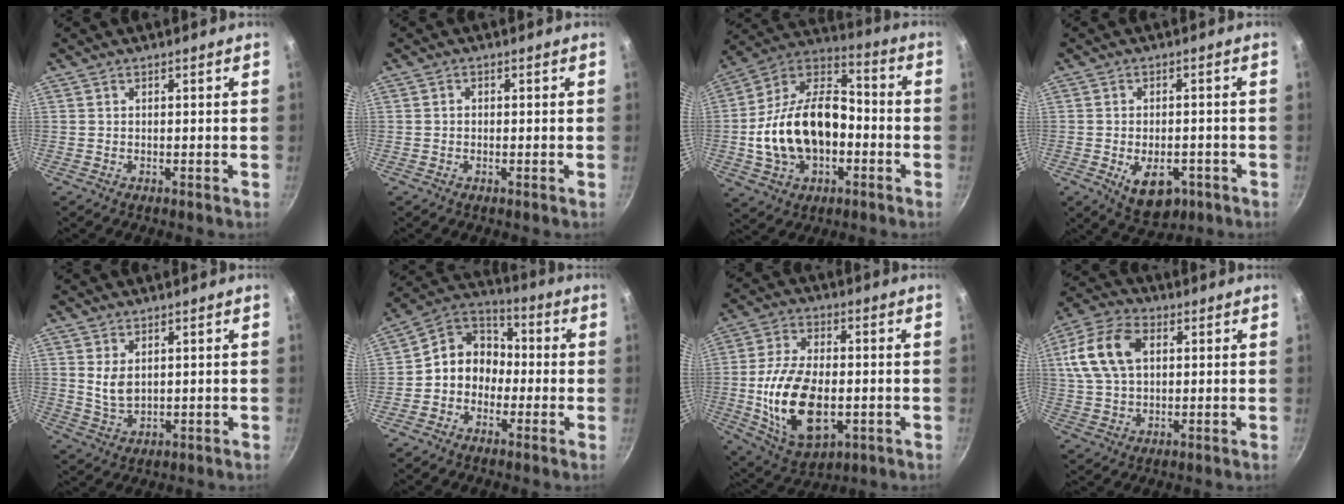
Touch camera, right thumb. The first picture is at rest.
{"total": 0.9, "force": [-0.2, 0.8, 0.3], "torque": [-0.004, 0.003, -0.005]}
{"total": 21.5, "force": [-3.6, 14.0, 15.9], "torque": [-0.268, 0.055, -0.068]}
{"total": 8.5, "force": [-3.2, 5.2, 6.0], "torque": [-0.069, 0.007, -0.032]}
{"total": 4.7, "force": [1.4, 2.9, 3.4], "torque": [-0.056, -0.015, 0.033]}
{"total": 10.1, "force": [-1.7, 8.6, 5.0], "torque": [-0.037, 0.045, -0.055]}
{"total": 17.9, "force": [-2.5, 10.3, 14.5], "torque": [-0.262, 0.008, -0.032]}
{"total": 13.4, "force": [3.1, 9.0, 9.4], "torque": [-0.168, 0.013, 0.046]}